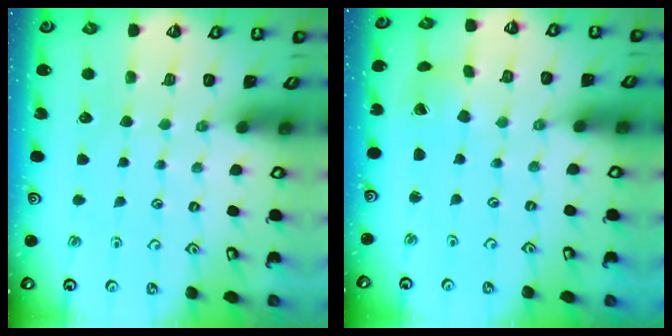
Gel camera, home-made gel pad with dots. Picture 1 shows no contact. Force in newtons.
{"total": 1.4, "press": 1.4, "slide": 0.2}